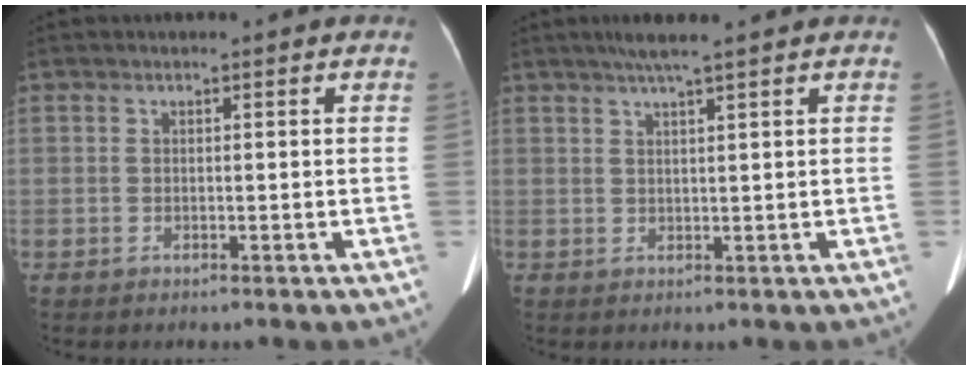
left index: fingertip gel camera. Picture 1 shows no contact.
{"total": 4.6, "force": [3.5, -0.4, 2.9], "torque": [-0.050, 0.018, 0.062]}